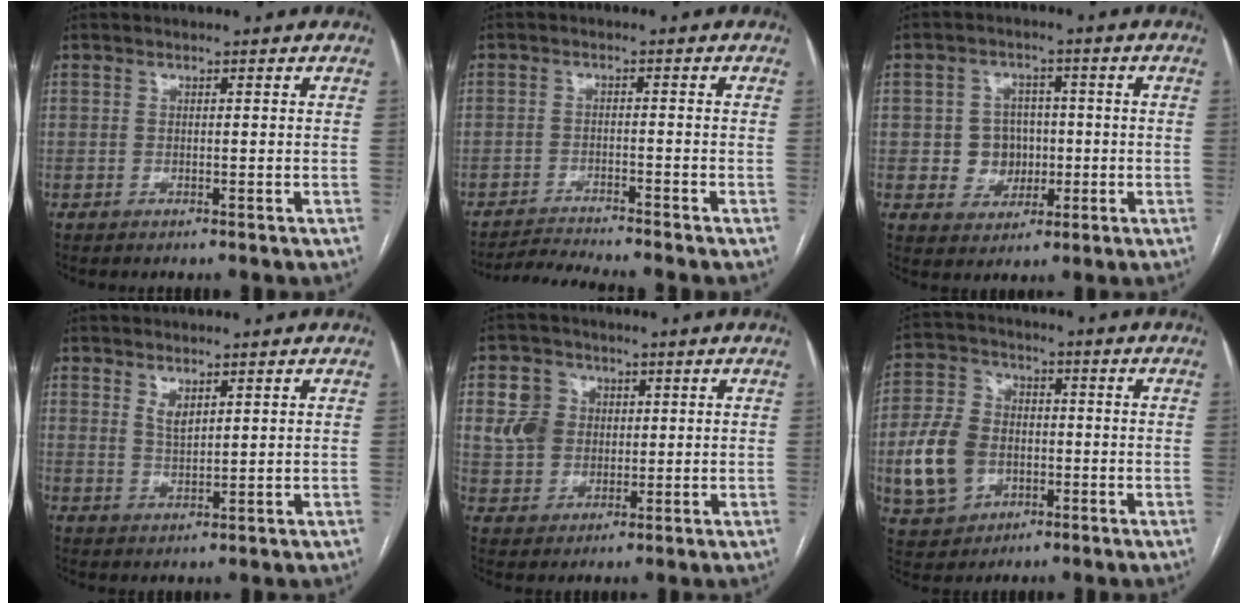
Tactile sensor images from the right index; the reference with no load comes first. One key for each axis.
{"total": 5.3, "fx": -4.9, "fy": -1.7, "fz": 0.7, "tx": -0.016, "ty": -0.017, "tz": -0.087}
{"total": 6.0, "fx": -0.4, "fy": 5.7, "fz": 2.0, "tx": -0.032, "ty": 0.015, "tz": 0.000}
{"total": 2.5, "fx": 1.6, "fy": 1.0, "fz": 1.6, "tx": -0.034, "ty": -0.004, "tz": 0.038}
{"total": 7.2, "fx": 1.9, "fy": 6.6, "fz": 2.3, "tx": -0.058, "ty": 0.025, "tz": 0.043}
{"total": 10.9, "fx": -2.2, "fy": 8.5, "fz": 6.6, "tx": -0.163, "ty": 0.017, "tz": -0.035}